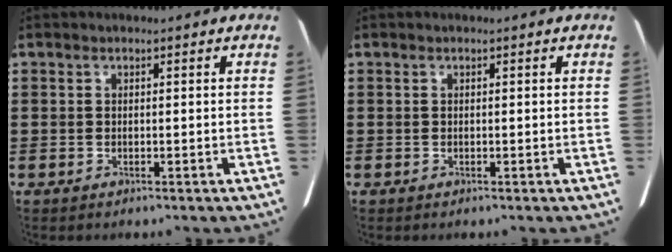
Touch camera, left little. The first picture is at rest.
{"total": 0.0}